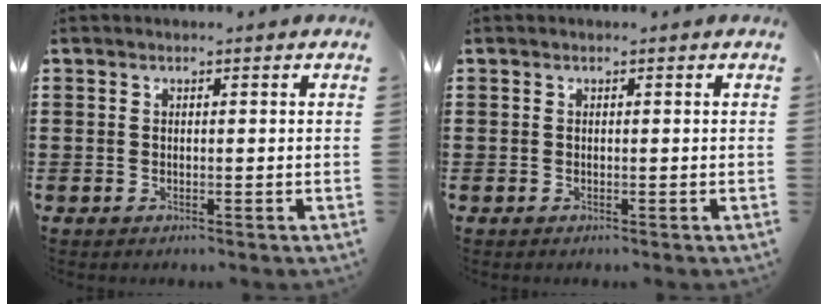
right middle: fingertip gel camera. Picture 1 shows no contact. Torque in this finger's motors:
{"motor_torque": [0.18, 0.00, 0.05, 0.01]}